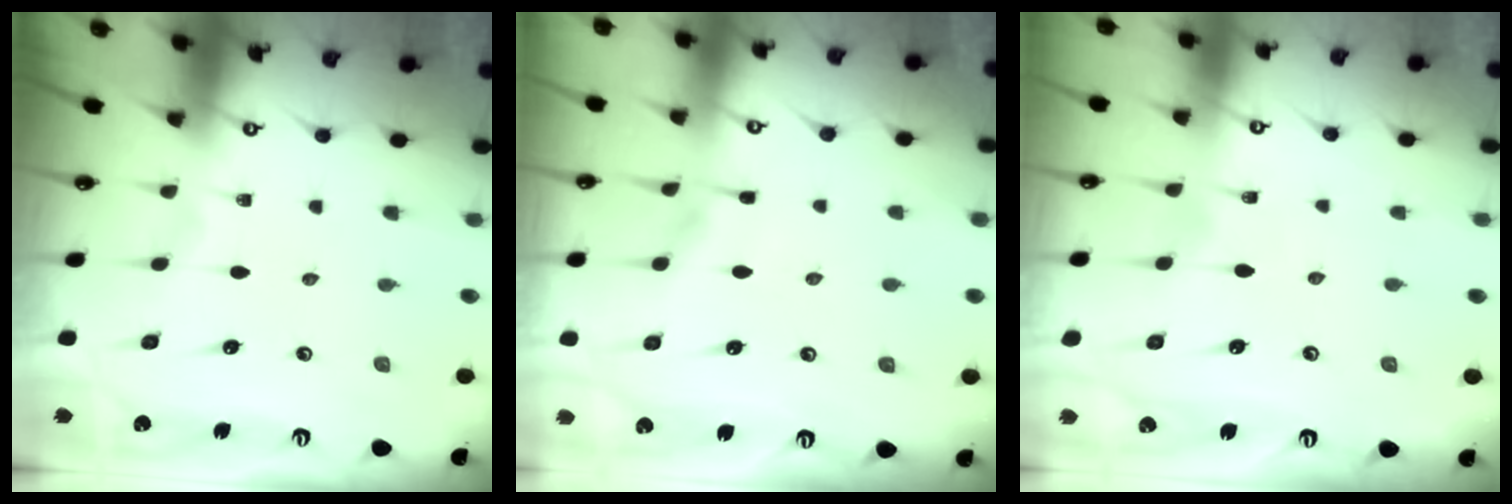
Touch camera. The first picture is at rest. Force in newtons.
{"total": 2.6, "press": 2.5, "slide": 0.6}
{"total": 4.9, "press": 4.9, "slide": 0.6}